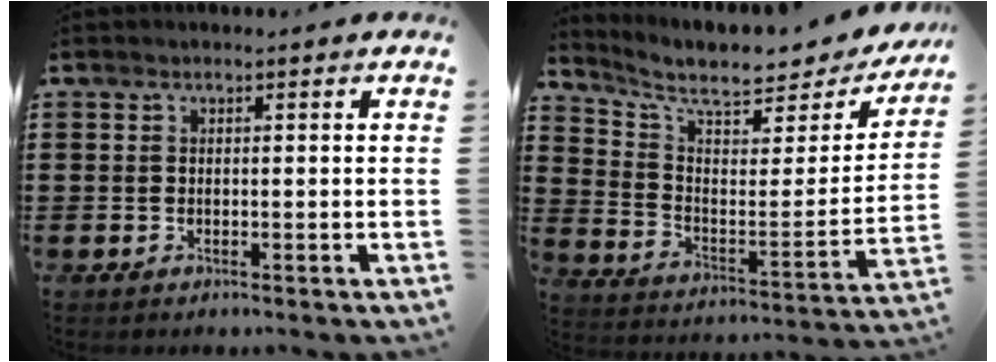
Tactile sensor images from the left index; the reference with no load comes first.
{"total": 7.7, "force": [6.6, 1.3, 3.8], "torque": [-0.098, -0.051, 0.109]}